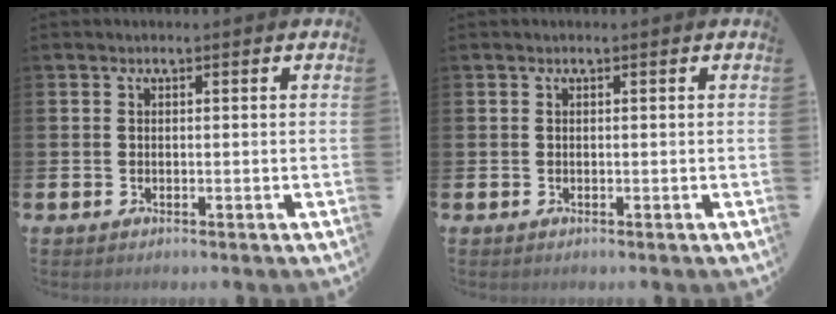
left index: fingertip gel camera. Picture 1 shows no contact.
{"total": 0.0}